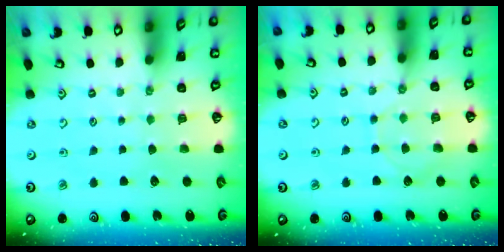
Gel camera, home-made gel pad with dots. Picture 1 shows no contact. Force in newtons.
{"total": 6.2, "press": 6.1, "slide": 0.7}